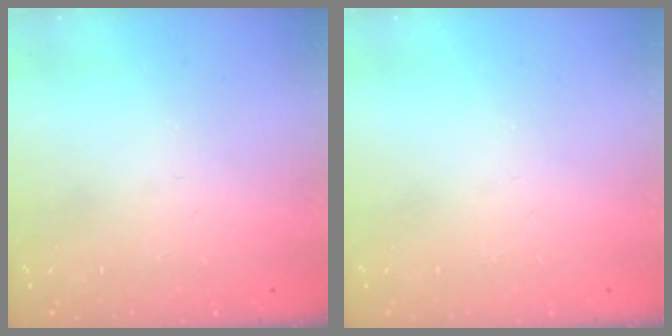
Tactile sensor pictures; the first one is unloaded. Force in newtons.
{"total": 0.0}